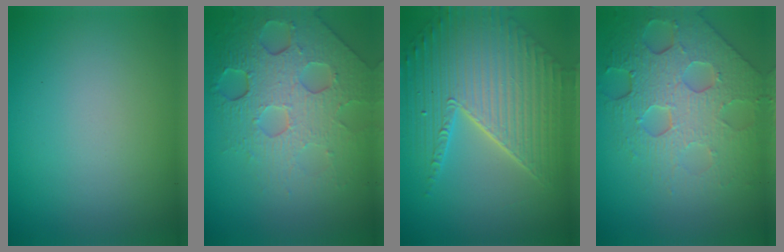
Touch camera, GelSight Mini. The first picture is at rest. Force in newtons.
{"total": 7.9, "press": 5.3, "slide": 5.9}
{"total": 7.1, "press": 5.6, "slide": 4.4}
{"total": 8.2, "press": 5.7, "slide": 5.9}